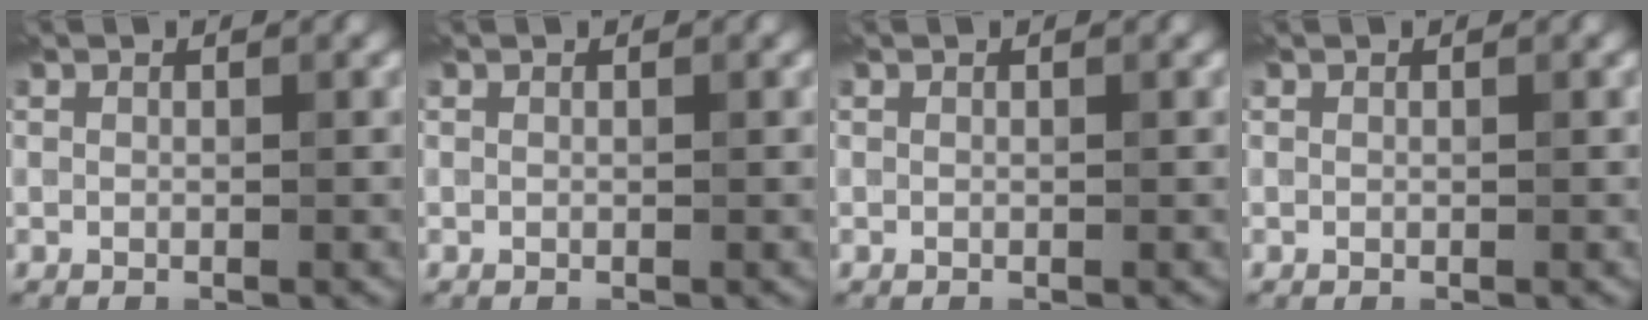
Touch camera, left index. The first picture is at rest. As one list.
[{"total": 0.0}, {"total": 0.0}, {"total": 0.0}]